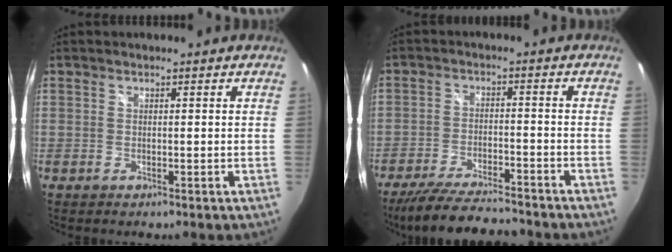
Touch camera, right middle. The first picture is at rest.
{"total": 14.1, "force": [-12.4, 2.3, 6.2], "torque": [-0.135, -0.019, -0.202]}